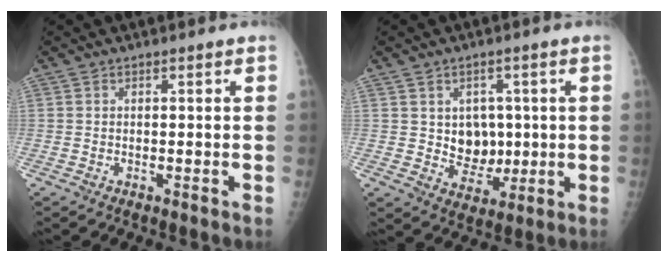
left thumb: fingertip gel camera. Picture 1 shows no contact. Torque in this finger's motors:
{"motor_torque": [0.01, 0.01, 0.33, -0.07, 0.01]}